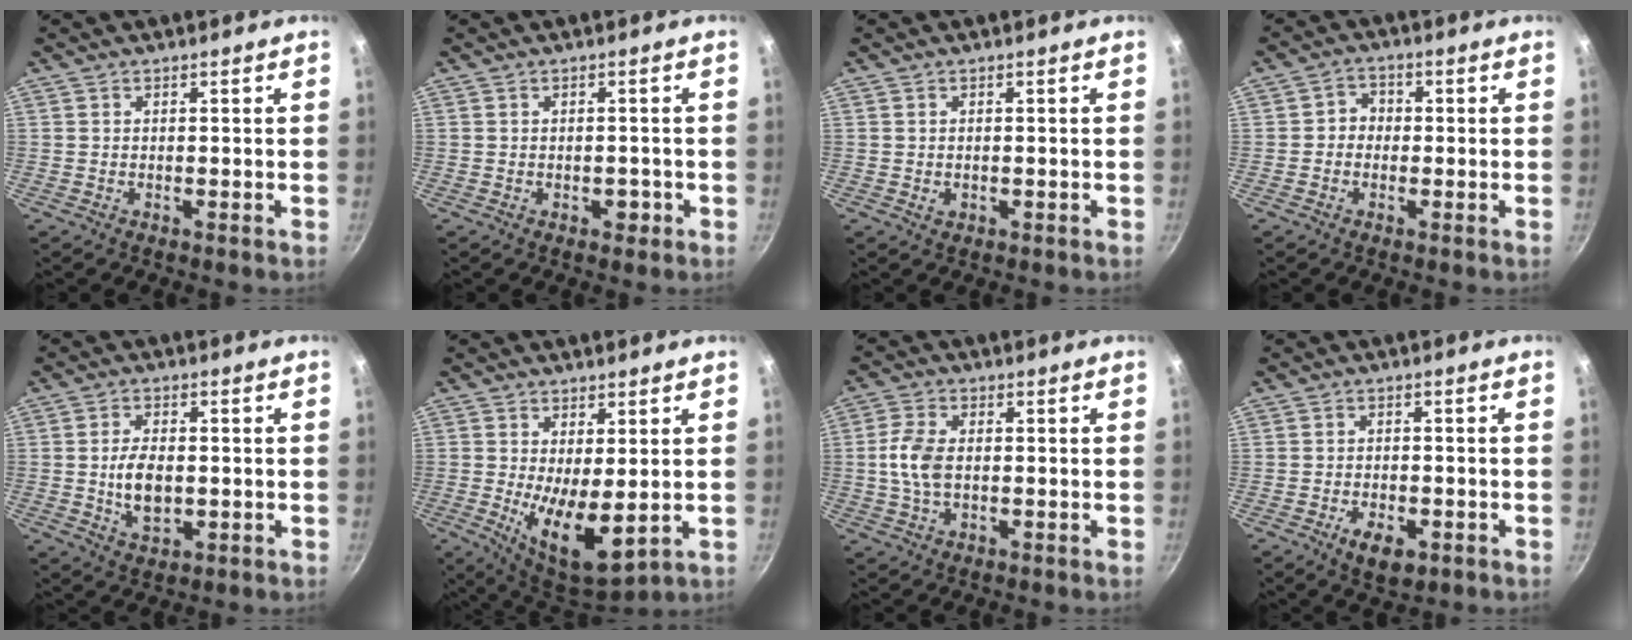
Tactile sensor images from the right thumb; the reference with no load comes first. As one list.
[{"total": 2.0, "force": [-0.7, 1.3, 1.3], "torque": [-0.006, 0.008, -0.008]}, {"total": 0.9, "force": [-0.1, 0.7, 0.6], "torque": [-0.008, 0.000, -0.001]}, {"total": 5.0, "force": [-0.4, 4.4, 2.4], "torque": [-0.007, 0.014, -0.016]}, {"total": 7.5, "force": [-0.5, 4.3, 6.1], "torque": [-0.103, 0.000, -0.005]}, {"total": 11.2, "force": [-0.4, 4.6, 10.2], "torque": [-0.154, -0.025, 0.007]}, {"total": 6.9, "force": [-0.1, 4.2, 5.4], "torque": [-0.112, 0.011, -0.005]}, {"total": 6.0, "force": [-2.7, 3.2, 4.3], "torque": [-0.066, 0.010, -0.038]}]